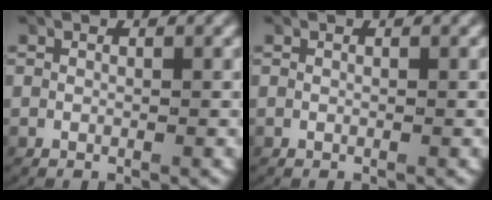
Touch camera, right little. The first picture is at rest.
{"total": 0.0}